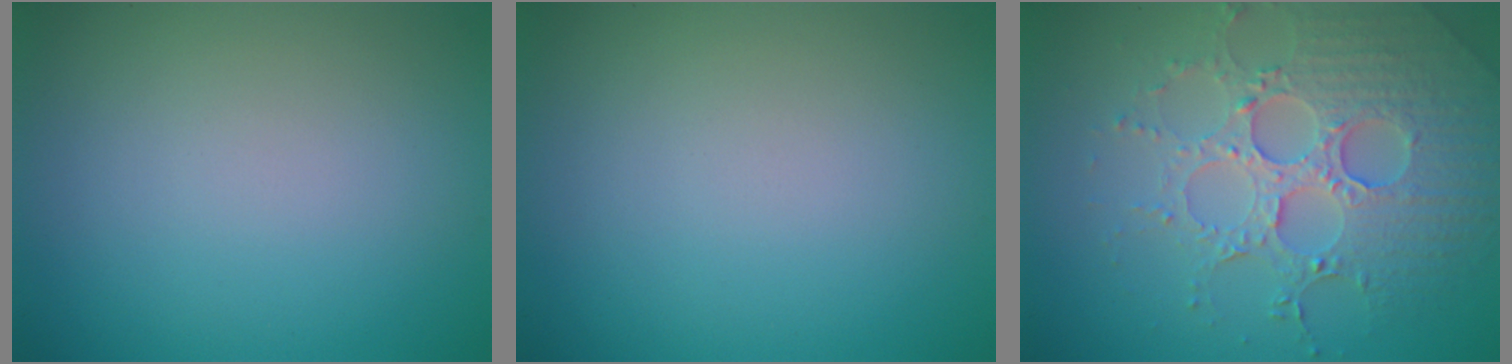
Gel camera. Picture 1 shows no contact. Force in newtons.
{"total": 0.0}
{"total": 6.0, "press": 5.0, "slide": 3.4}